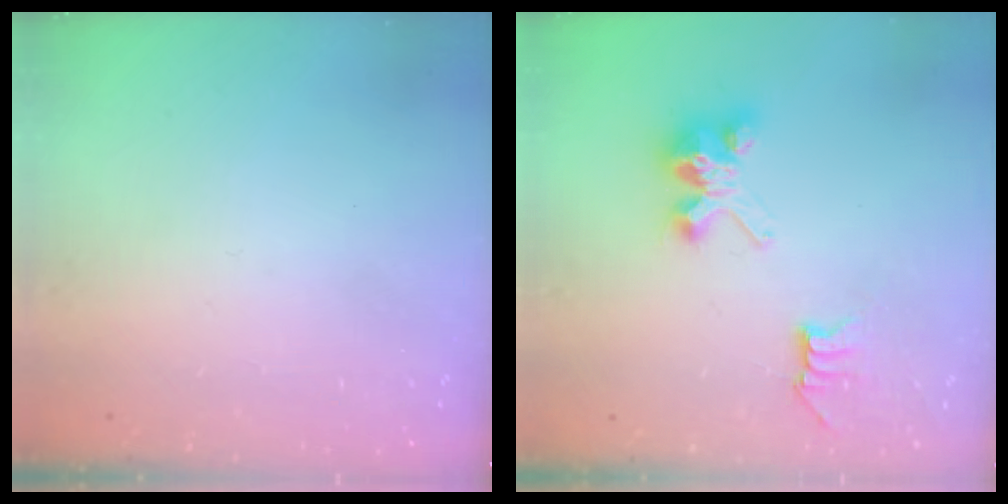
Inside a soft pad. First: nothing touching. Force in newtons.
{"total": 6.7, "press": 6.7, "slide": 0.1}